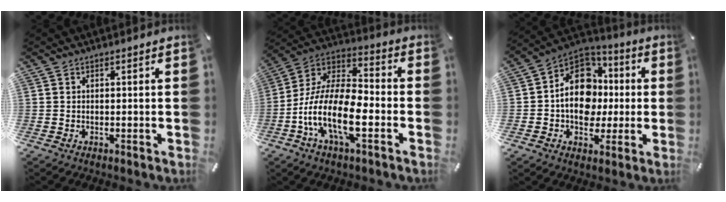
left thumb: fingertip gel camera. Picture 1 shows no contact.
{"total": 15.7, "force": [-6.9, 6.7, 12.4], "torque": [-0.270, 0.007, -0.127]}
{"total": 15.5, "force": [-1.0, 12.6, 9.0], "torque": [-0.172, 0.010, -0.019]}